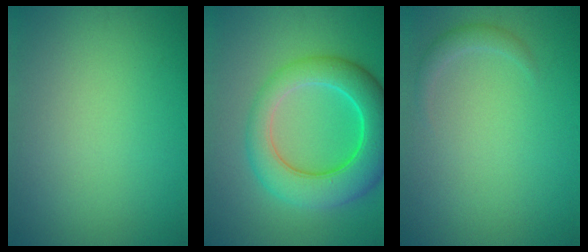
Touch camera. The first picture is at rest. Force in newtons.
{"total": 8.3, "press": 8.3, "slide": 0.4}
{"total": 1.2, "press": 1.2, "slide": 0.1}